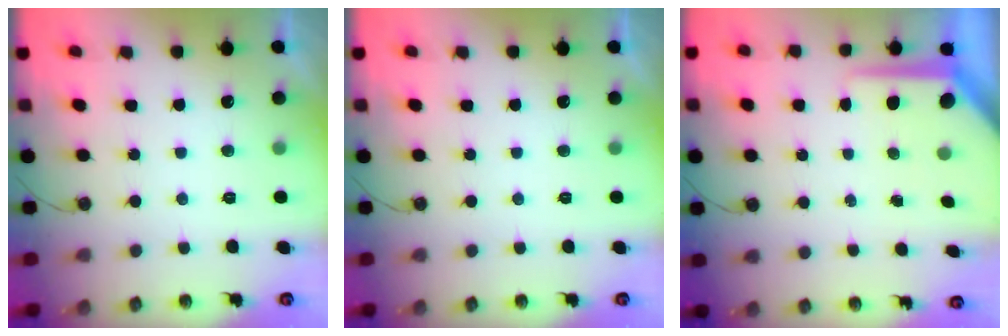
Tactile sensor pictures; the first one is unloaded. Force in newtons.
{"total": 0.0}
{"total": 8.9, "press": 8.9, "slide": 0.7}